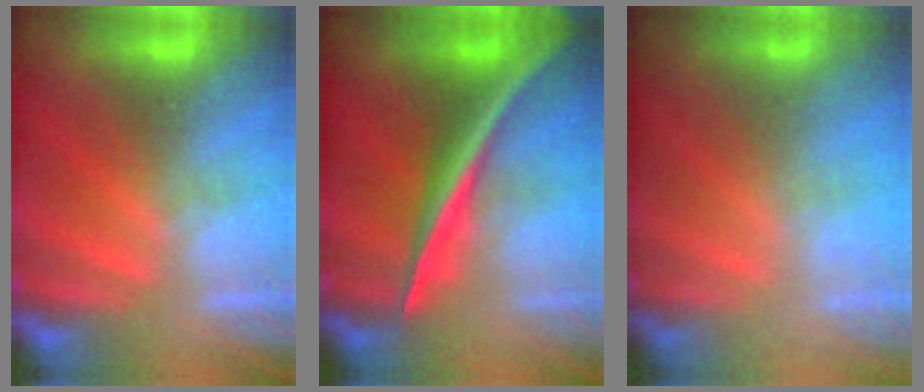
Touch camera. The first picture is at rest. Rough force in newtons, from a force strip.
{"total": 2.6}
{"total": 2.0}